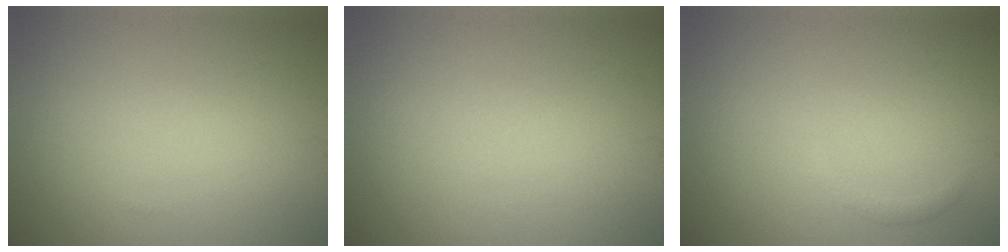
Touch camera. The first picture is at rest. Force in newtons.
{"total": 0.0}
{"total": 0.7, "press": 0.7, "slide": 0.0}